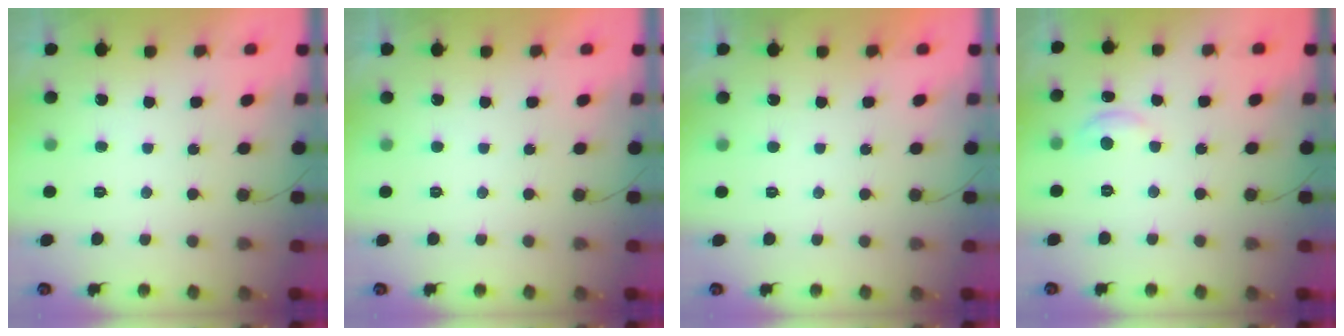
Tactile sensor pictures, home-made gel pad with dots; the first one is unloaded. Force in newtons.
{"total": 0.0}
{"total": 0.0}
{"total": 4.6, "press": 4.6, "slide": 0.5}